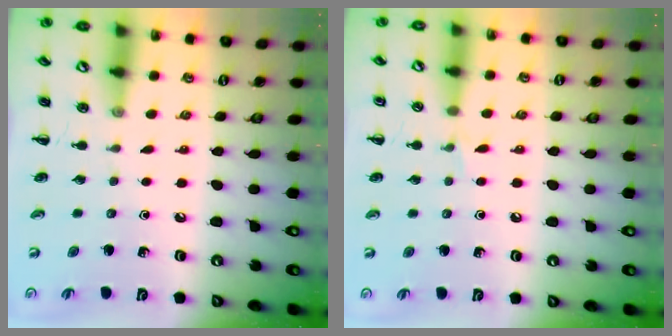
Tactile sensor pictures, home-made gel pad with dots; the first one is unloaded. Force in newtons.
{"total": 4.1, "press": 4.0, "slide": 1.0}